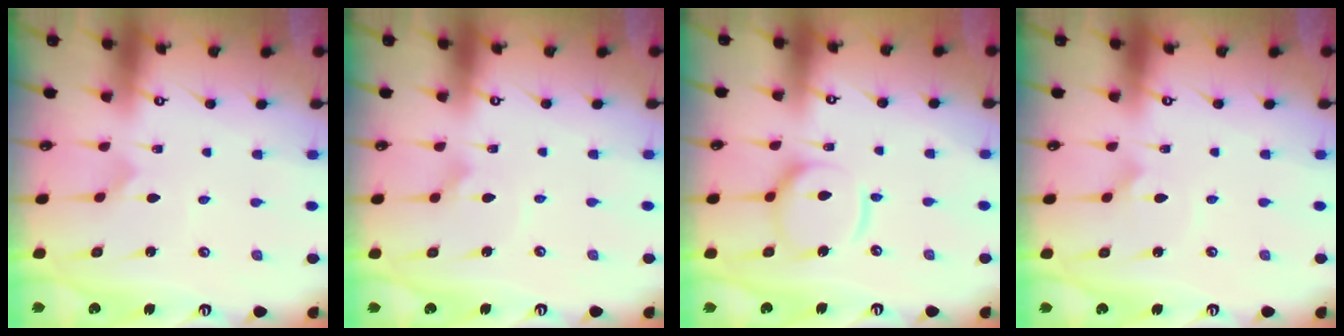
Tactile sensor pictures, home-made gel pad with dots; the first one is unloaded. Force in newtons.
{"total": 2.3, "press": 2.3, "slide": 0.2}
{"total": 13.2, "press": 13.1, "slide": 1.5}
{"total": 2.0, "press": 2.0, "slide": 0.1}